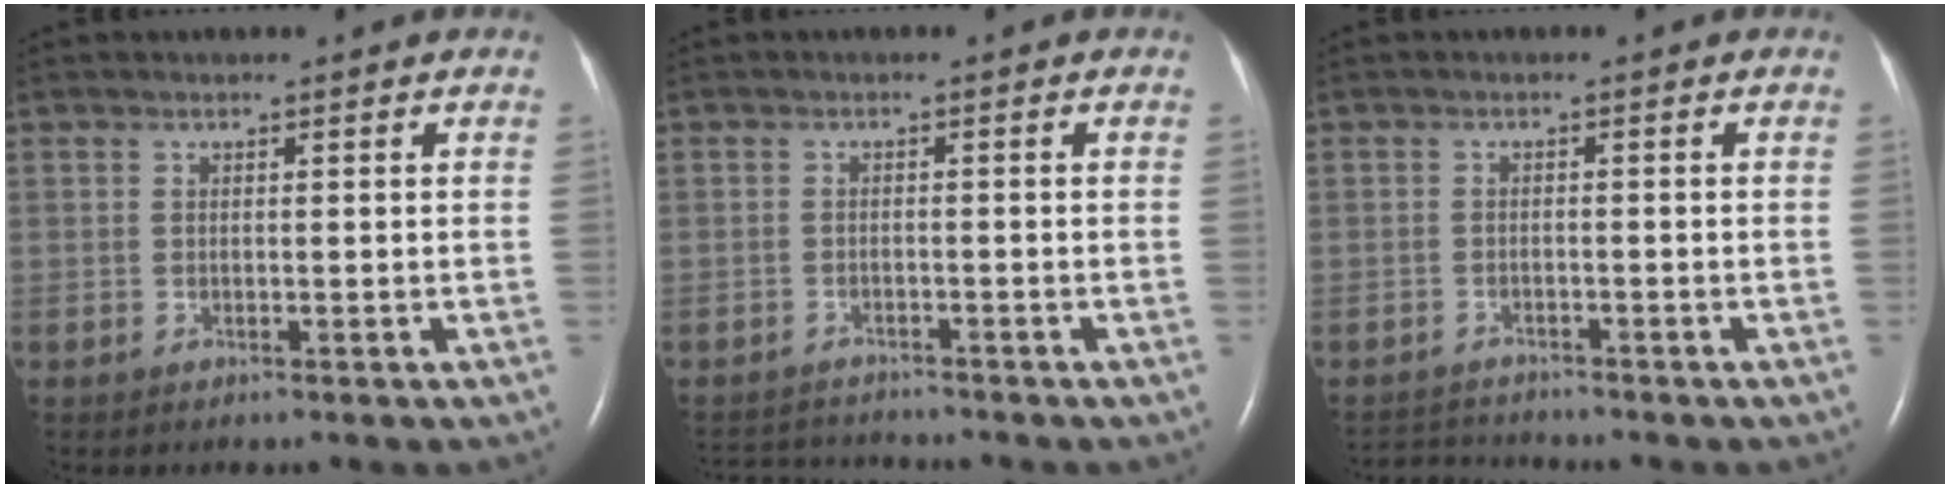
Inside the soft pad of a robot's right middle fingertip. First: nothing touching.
{"total": 4.8, "force": [-4.8, 0.1, 0.1], "torque": [-0.003, -0.007, -0.075]}
{"total": 3.2, "force": [-3.2, -0.2, -0.5], "torque": [0.007, -0.019, -0.053]}